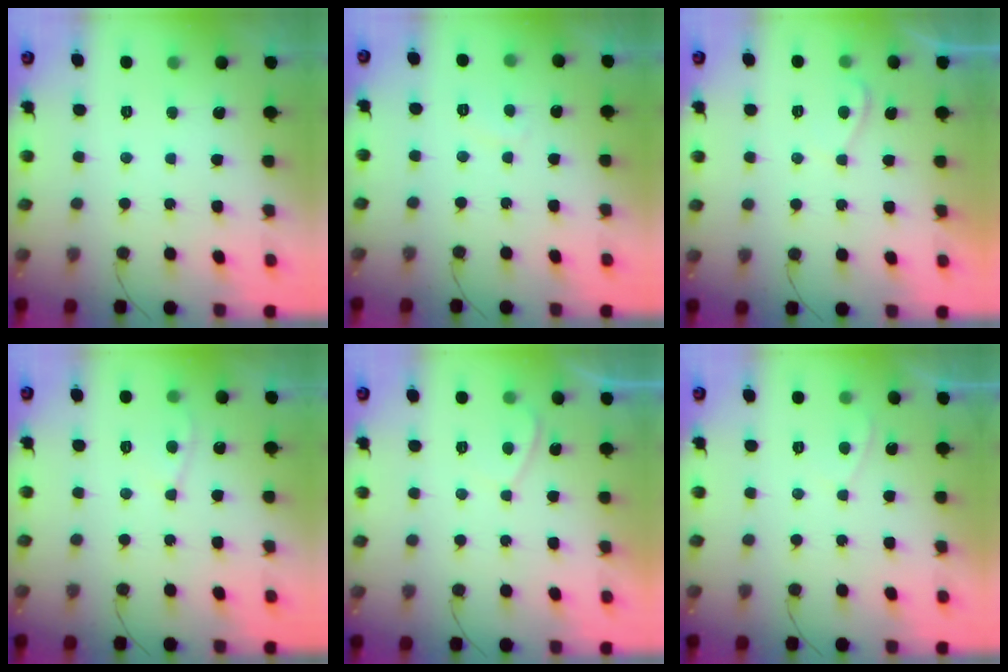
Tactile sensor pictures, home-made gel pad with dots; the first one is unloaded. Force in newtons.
{"total": 1.7, "press": 1.6, "slide": 0.6}
{"total": 1.0, "press": 0.7, "slide": 0.6}
{"total": 4.0, "press": 3.9, "slide": 0.4}
{"total": 1.5, "press": 1.4, "slide": 0.6}
{"total": 0.7, "press": 0.6, "slide": 0.5}